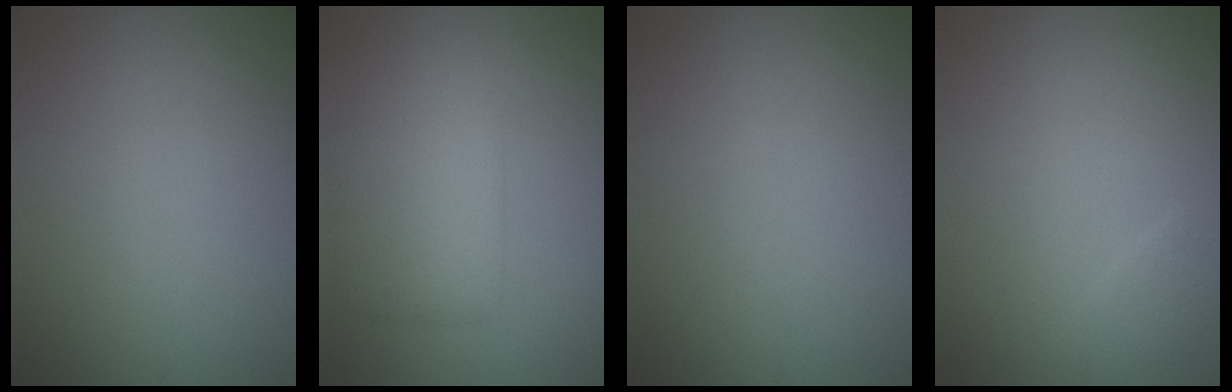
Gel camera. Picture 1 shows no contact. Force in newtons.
{"total": 4.9, "press": 4.9, "slide": 0.1}
{"total": 0.0}
{"total": 1.2, "press": 1.2, "slide": 0.1}